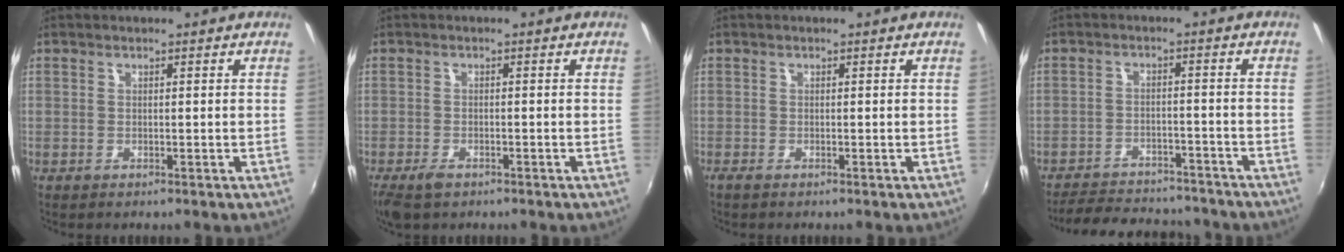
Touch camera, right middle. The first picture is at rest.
{"total": 4.1, "force": [-2.8, 1.9, 2.3], "torque": [-0.060, -0.013, -0.052]}
{"total": 0.7, "force": [-0.5, 0.0, 0.4], "torque": [-0.010, -0.002, -0.011]}
{"total": 16.2, "force": [-14.2, 5.1, 5.8], "torque": [-0.133, 0.008, -0.191]}